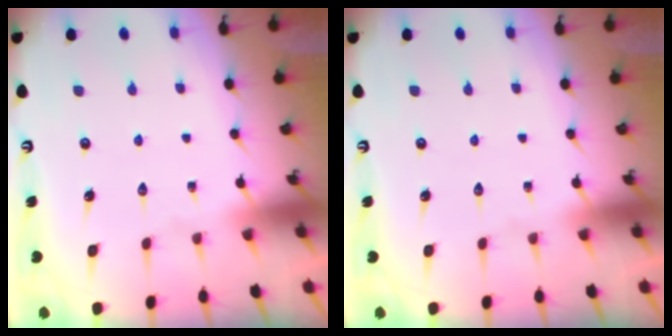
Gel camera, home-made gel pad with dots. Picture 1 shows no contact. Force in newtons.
{"total": 0.0}